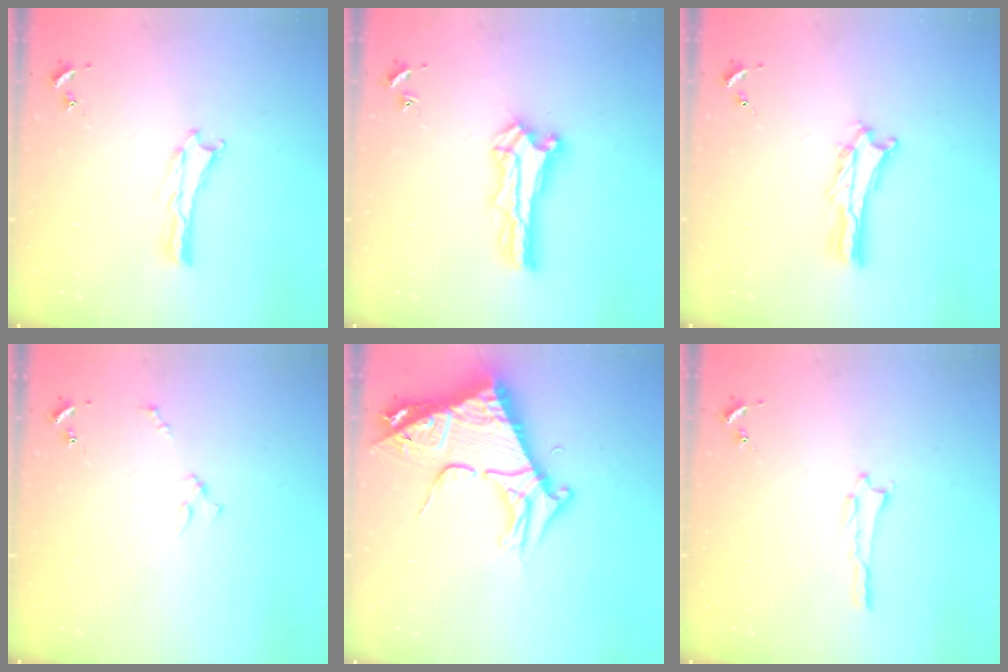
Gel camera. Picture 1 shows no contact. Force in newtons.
{"total": 2.7, "press": 2.7, "slide": 0.3}
{"total": 2.7, "press": 2.7, "slide": 0.3}
{"total": 2.3, "press": 2.2, "slide": 0.3}
{"total": 10.0, "press": 9.9, "slide": 1.3}
{"total": 0.0}